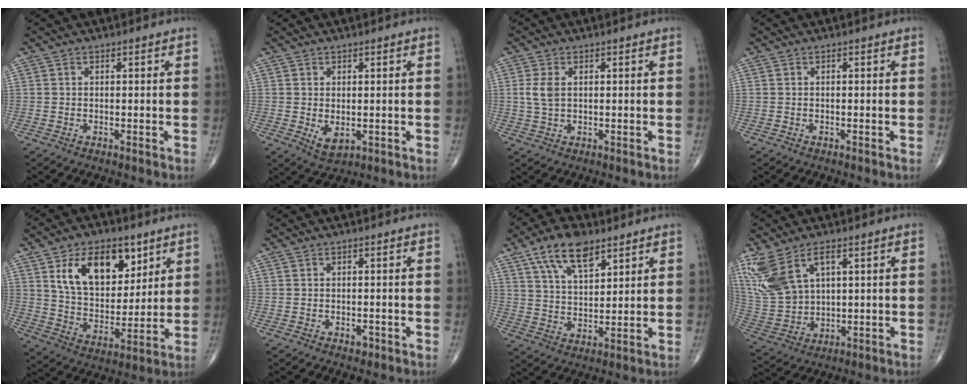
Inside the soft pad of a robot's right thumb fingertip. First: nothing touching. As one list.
[{"total": 3.5, "force": [-0.4, 2.1, 2.9], "torque": [-0.038, -0.009, 0.005]}, {"total": 3.6, "force": [0.6, 2.1, 2.8], "torque": [-0.067, 0.001, 0.014]}, {"total": 0.0}, {"total": 16.8, "force": [7.6, 9.9, 11.2], "torque": [-0.138, -0.037, 0.142]}, {"total": 1.4, "force": [-0.7, 0.8, 0.8], "torque": [-0.007, 0.001, -0.010]}, {"total": 11.2, "force": [6.7, 5.1, 7.4], "torque": [-0.119, -0.027, 0.125]}, {"total": 13.3, "force": [6.1, 7.3, 9.2], "torque": [-0.202, -0.012, 0.141]}]